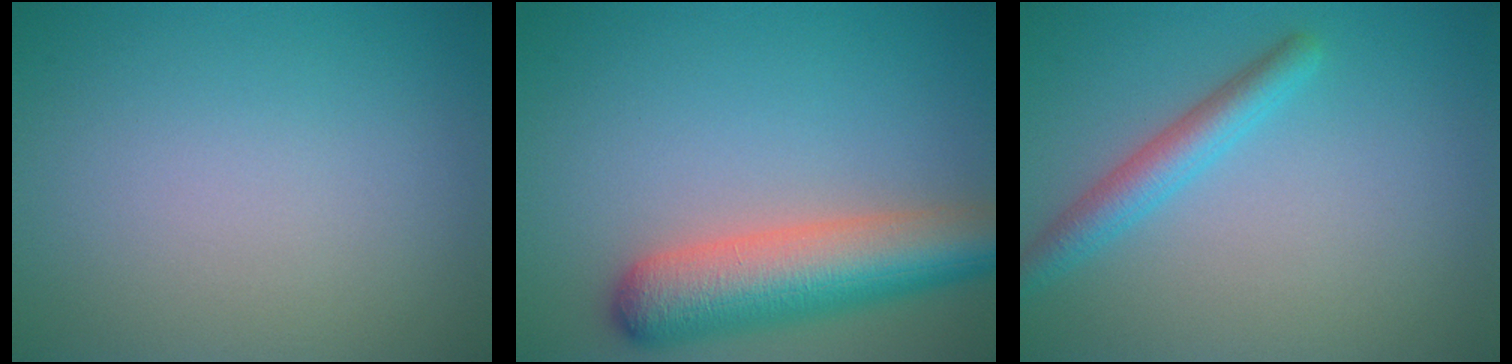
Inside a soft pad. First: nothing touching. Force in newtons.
{"total": 7.7, "press": 7.7, "slide": 0.4}
{"total": 2.8, "press": 2.8, "slide": 0.2}